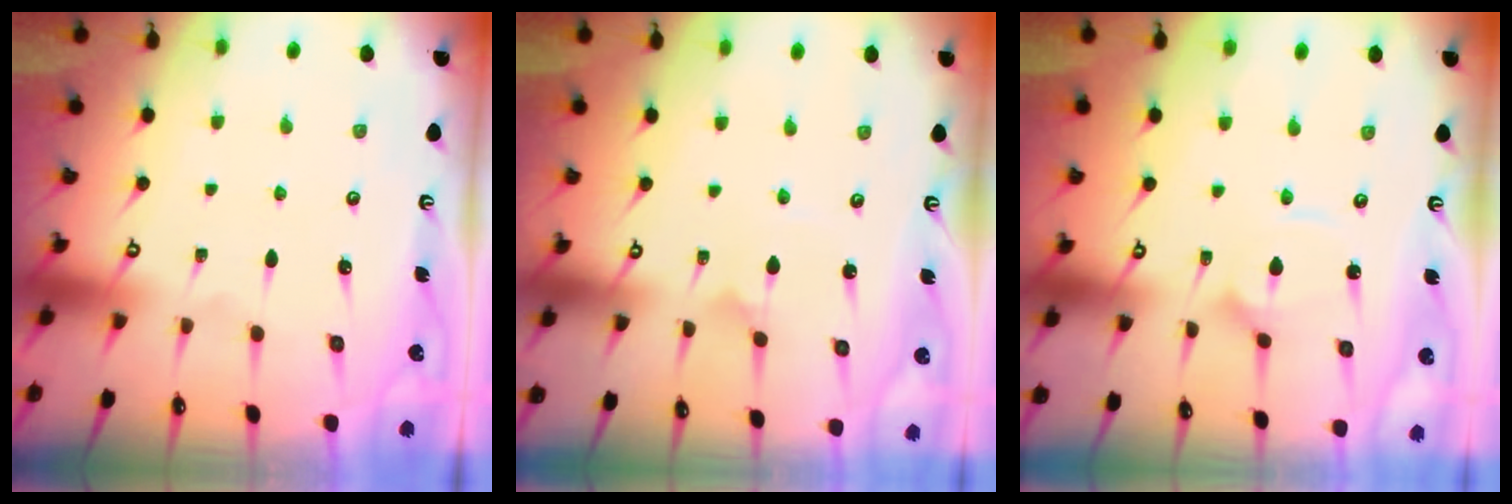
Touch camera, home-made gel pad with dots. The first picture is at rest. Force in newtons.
{"total": 1.9, "press": 1.9, "slide": 0.2}
{"total": 4.3, "press": 4.3, "slide": 0.5}